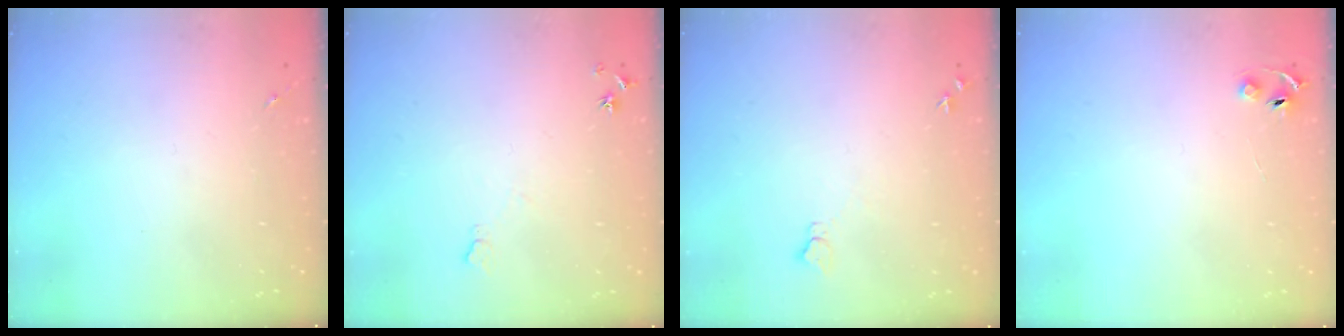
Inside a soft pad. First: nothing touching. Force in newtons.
{"total": 6.5, "press": 6.4, "slide": 0.8}
{"total": 4.6, "press": 4.6, "slide": 0.6}
{"total": 4.0, "press": 3.9, "slide": 0.4}